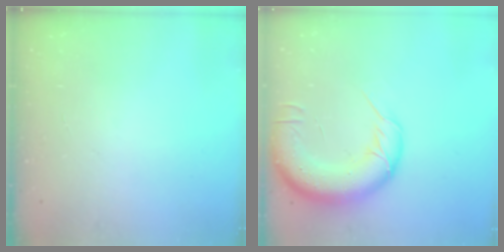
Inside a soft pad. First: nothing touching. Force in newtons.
{"total": 17.4, "press": 16.9, "slide": 3.9}